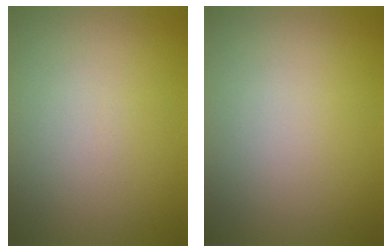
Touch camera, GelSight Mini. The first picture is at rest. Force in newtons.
{"total": 0.0}